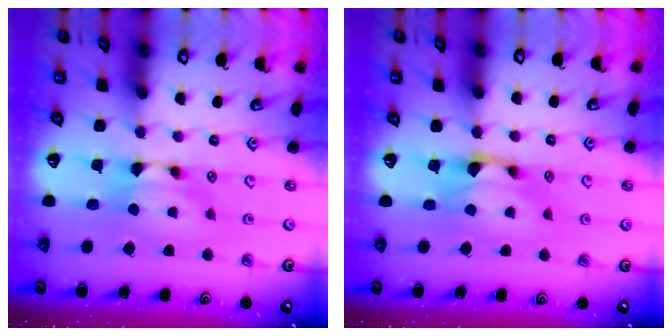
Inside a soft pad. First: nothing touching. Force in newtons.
{"total": 1.2, "press": 0.2, "slide": 1.2}